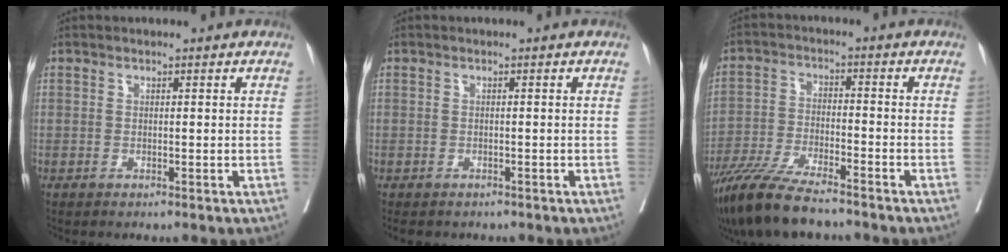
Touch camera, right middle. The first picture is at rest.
{"total": 4.3, "force": [-3.6, 1.9, 1.4], "torque": [-0.022, -0.005, -0.047]}
{"total": 12.4, "force": [-10.2, 1.8, 6.8], "torque": [-0.122, -0.033, -0.180]}